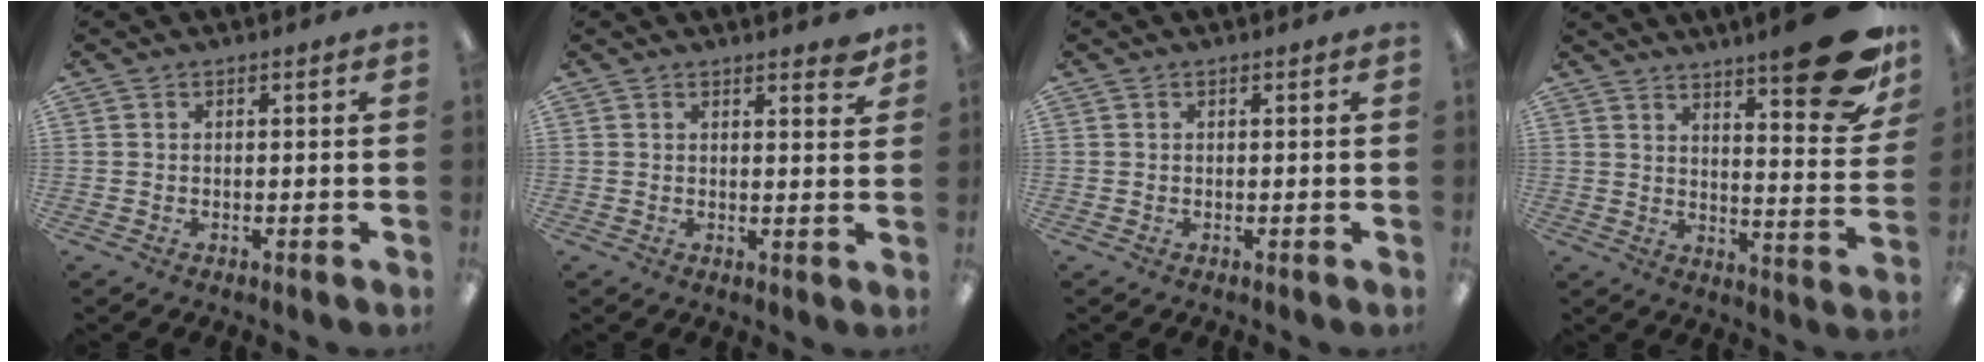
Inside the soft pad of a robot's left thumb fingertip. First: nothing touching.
{"total": 2.9, "force": [2.5, 0.7, 1.3], "torque": [-0.006, -0.014, 0.039]}
{"total": 0.0}
{"total": 18.5, "force": [12.4, 4.4, 13.0], "torque": [-0.175, -0.086, 0.200]}